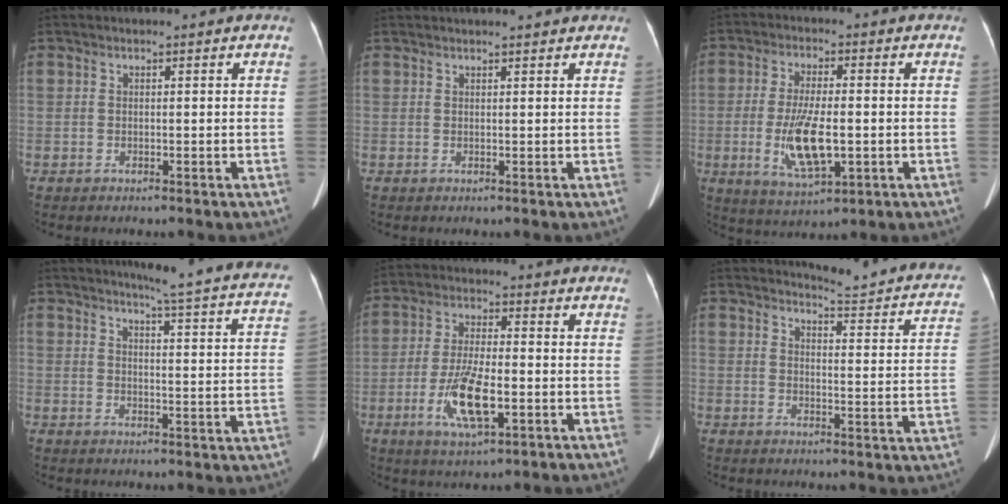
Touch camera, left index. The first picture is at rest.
{"total": 5.0, "force": [4.7, 0.1, 1.8], "torque": [-0.024, 0.025, 0.054]}
{"total": 9.5, "force": [-1.7, 2.9, 8.9], "torque": [-0.181, -0.009, -0.024]}
{"total": 19.9, "force": [17.8, 0.3, 8.8], "torque": [-0.112, -0.067, 0.192]}
{"total": 9.5, "force": [-3.1, 2.5, 8.6], "torque": [-0.175, -0.006, -0.052]}
{"total": 13.8, "force": [13.0, 1.1, 4.4], "torque": [-0.042, -0.065, 0.130]}